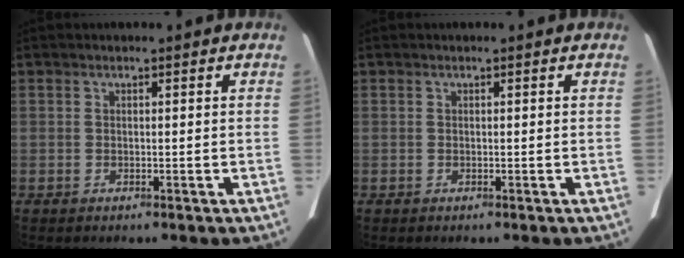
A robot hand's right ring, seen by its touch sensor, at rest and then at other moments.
{"total": 0.0}